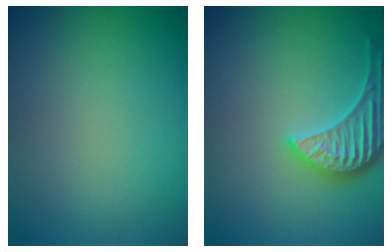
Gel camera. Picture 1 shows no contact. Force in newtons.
{"total": 3.8, "press": 3.6, "slide": 1.4}